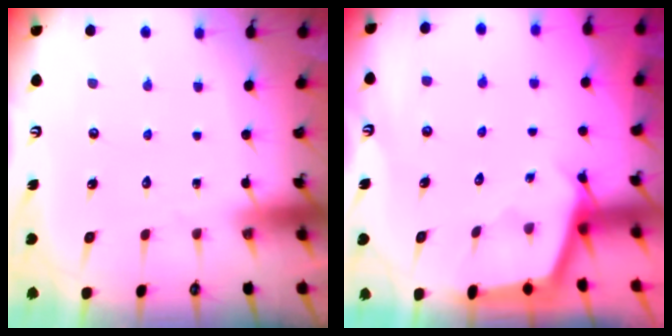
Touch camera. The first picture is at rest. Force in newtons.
{"total": 2.3, "press": 2.3, "slide": 0.2}